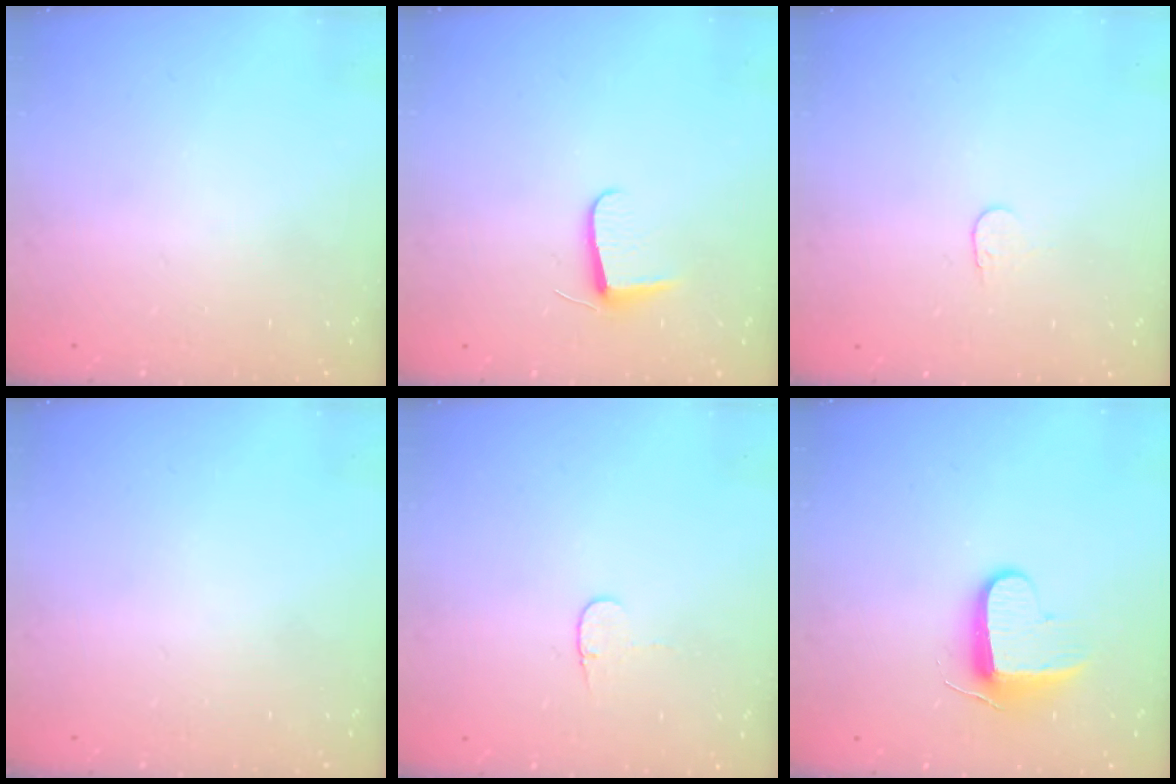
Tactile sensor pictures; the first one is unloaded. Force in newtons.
{"total": 6.2, "press": 6.1, "slide": 0.7}
{"total": 3.7, "press": 3.7, "slide": 0.3}
{"total": 0.0}
{"total": 3.7, "press": 3.7, "slide": 0.4}
{"total": 8.9, "press": 8.9, "slide": 0.8}